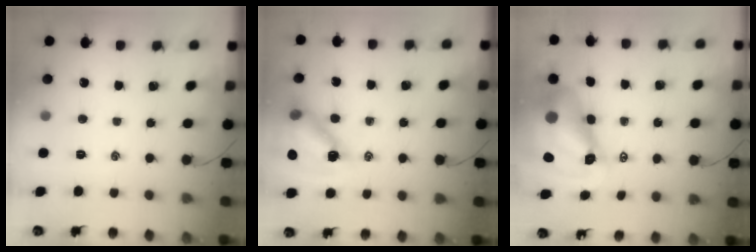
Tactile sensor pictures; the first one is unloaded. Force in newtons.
{"total": 15.1, "press": 14.6, "slide": 3.8}
{"total": 13.0, "press": 12.4, "slide": 4.0}